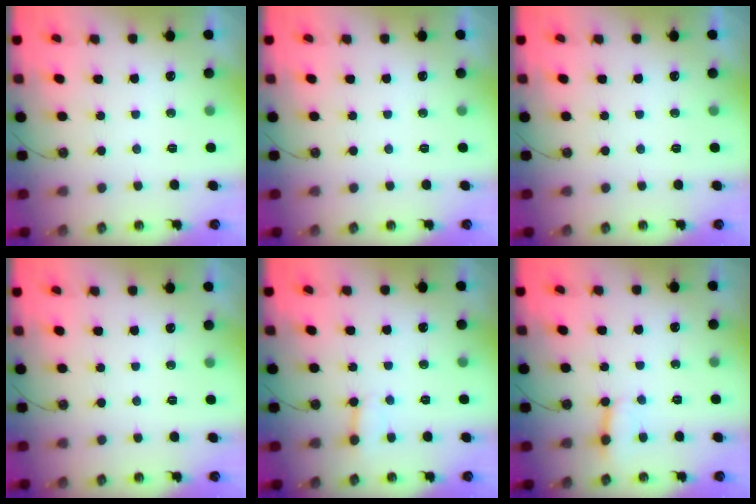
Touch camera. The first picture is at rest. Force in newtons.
{"total": 0.0}
{"total": 0.0}
{"total": 0.0}
{"total": 2.7, "press": 2.7, "slide": 0.3}
{"total": 2.9, "press": 2.8, "slide": 0.5}